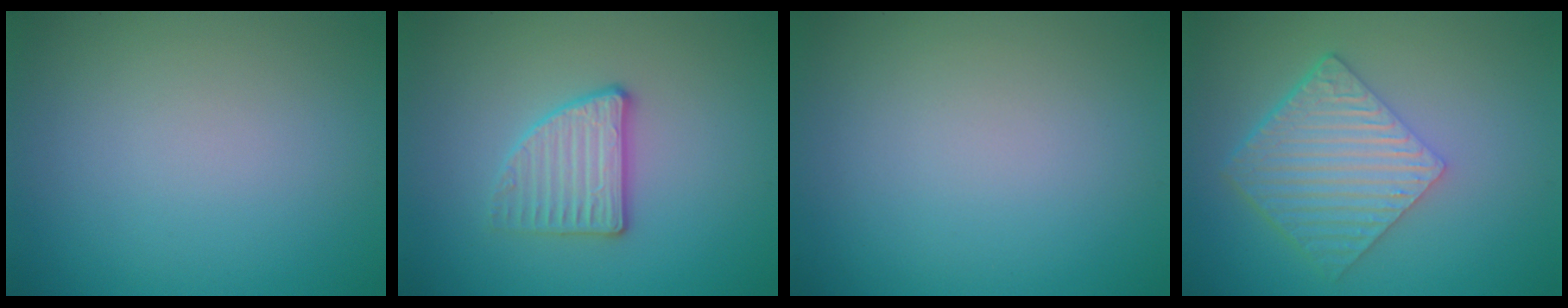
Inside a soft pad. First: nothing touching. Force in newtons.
{"total": 2.8, "press": 2.7, "slide": 0.7}
{"total": 0.0}
{"total": 6.2, "press": 4.3, "slide": 4.4}